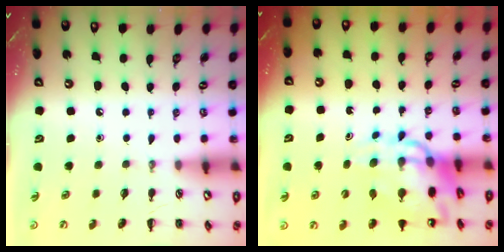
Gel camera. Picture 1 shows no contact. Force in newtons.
{"total": 12.4, "press": 12.0, "slide": 3.3}